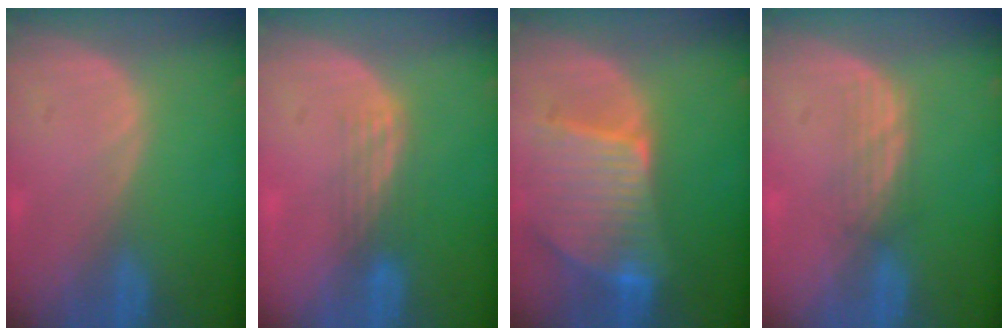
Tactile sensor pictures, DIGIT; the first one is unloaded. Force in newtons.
{"total": 3.2, "press": 2.6, "slide": 1.8}
{"total": 9.6, "press": 8.5, "slide": 4.5}
{"total": 2.7, "press": 2.5, "slide": 0.9}